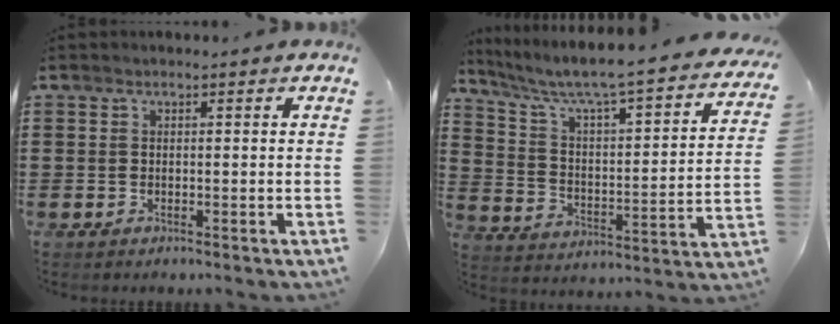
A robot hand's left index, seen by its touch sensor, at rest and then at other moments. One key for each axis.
{"total": 5.4, "fx": 4.4, "fy": 0.3, "fz": 3.1, "tx": -0.083, "ty": -0.047, "tz": 0.064}